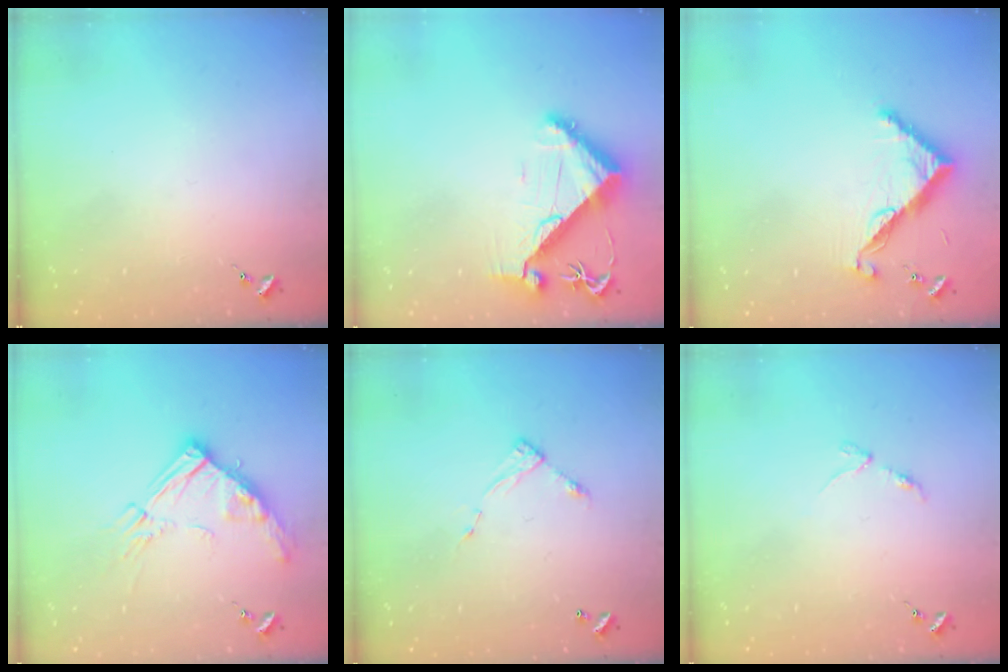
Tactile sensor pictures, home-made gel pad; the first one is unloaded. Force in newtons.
{"total": 9.3, "press": 9.2, "slide": 1.5}
{"total": 8.5, "press": 8.5, "slide": 0.6}
{"total": 14.3, "press": 14.2, "slide": 1.4}
{"total": 6.0, "press": 6.0, "slide": 0.4}
{"total": 2.9, "press": 2.8, "slide": 0.4}